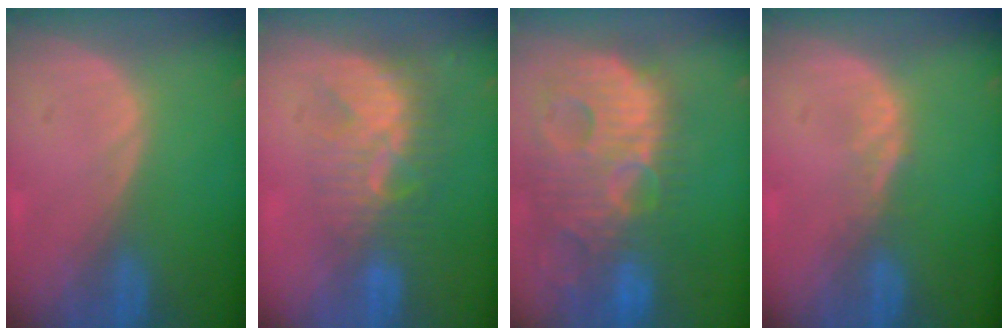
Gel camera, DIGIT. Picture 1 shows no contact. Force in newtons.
{"total": 9.0, "press": 7.7, "slide": 4.6}
{"total": 14.4, "press": 12.4, "slide": 7.3}
{"total": 1.4, "press": 1.4, "slide": 0.1}